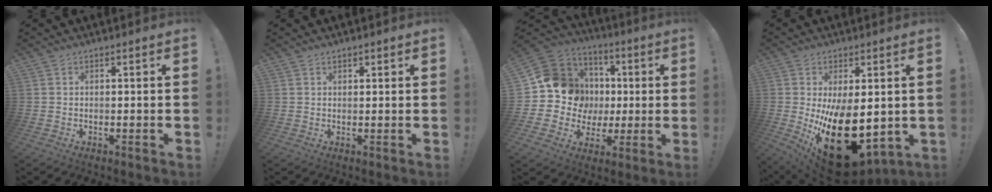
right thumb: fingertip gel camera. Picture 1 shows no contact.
{"total": 1.0, "force": [0.8, 0.6, 0.2], "torque": [0.000, -0.002, 0.015]}
{"total": 16.1, "force": [2.3, 14.6, 6.3], "torque": [-0.094, -0.007, 0.078]}
{"total": 23.5, "force": [-3.2, 12.7, 19.5], "torque": [-0.294, -0.008, -0.022]}